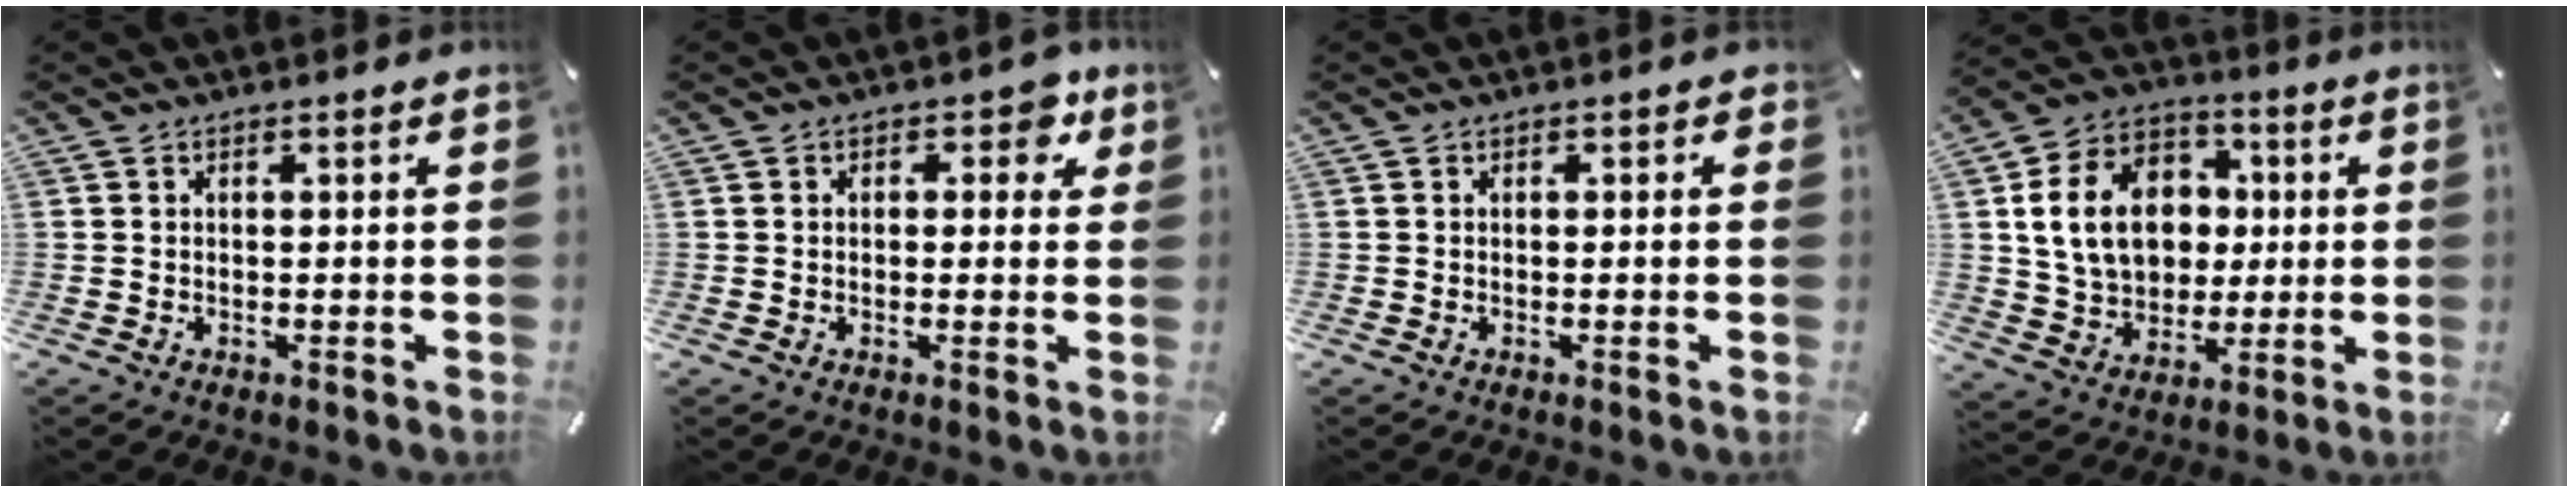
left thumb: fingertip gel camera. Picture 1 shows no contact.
{"total": 5.3, "force": [2.1, 3.2, 3.6], "torque": [-0.031, -0.003, 0.026]}
{"total": 0.6, "force": [-0.1, 0.4, 0.3], "torque": [-0.005, 0.003, -0.004]}
{"total": 16.4, "force": [1.7, 13.5, 9.1], "torque": [-0.178, 0.009, 0.035]}